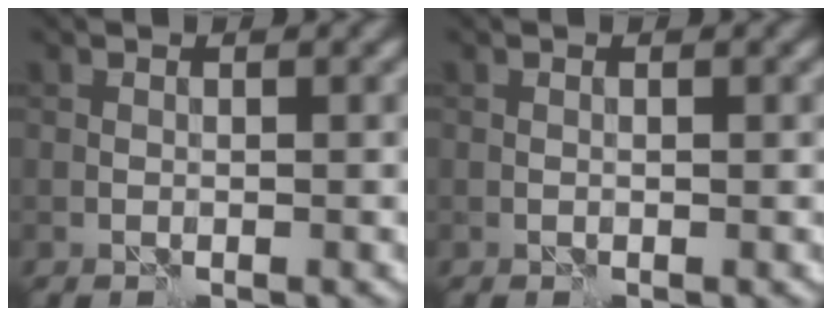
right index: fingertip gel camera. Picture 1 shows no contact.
{"total": 0.0}